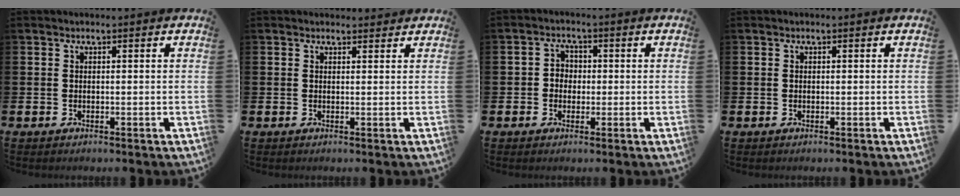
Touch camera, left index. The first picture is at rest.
{"total": 1.1, "force": [1.0, 0.3, 0.2], "torque": [0.010, -0.002, 0.016]}
{"total": 2.4, "force": [-0.2, 2.3, 0.8], "torque": [-0.007, 0.003, -0.013]}
{"total": 0.0}